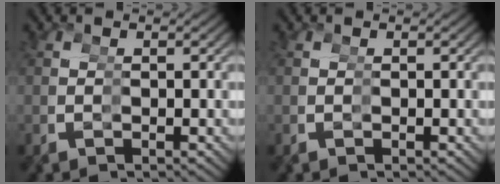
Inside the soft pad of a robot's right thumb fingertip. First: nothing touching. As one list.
[{"total": 0.0}]